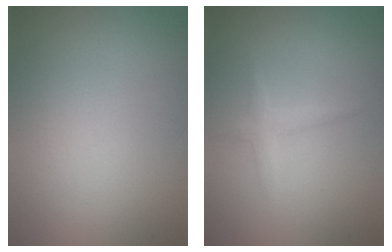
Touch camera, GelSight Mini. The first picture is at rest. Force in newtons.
{"total": 1.3, "press": 1.3, "slide": 0.0}